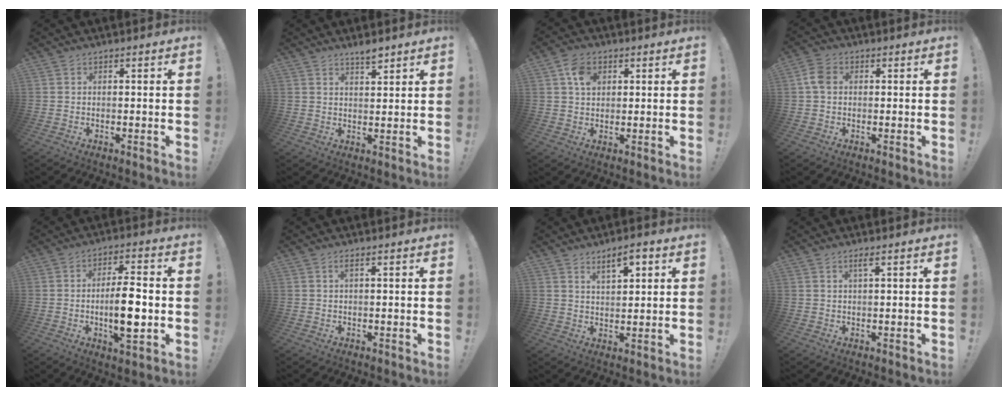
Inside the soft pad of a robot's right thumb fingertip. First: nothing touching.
{"total": 3.3, "force": [2.8, 0.7, 1.6], "torque": [-0.015, -0.023, 0.046]}
{"total": 6.4, "force": [2.3, 4.7, 3.6], "torque": [-0.053, 0.000, 0.043]}
{"total": 5.5, "force": [0.7, 4.0, 3.7], "torque": [-0.068, 0.010, 0.016]}
{"total": 11.4, "force": [-2.0, 3.3, 10.8], "torque": [-0.194, -0.001, -0.042]}
{"total": 1.4, "force": [0.2, -0.1, 1.4], "torque": [-0.022, -0.003, 0.002]}
{"total": 6.1, "force": [3.8, 2.2, 4.3], "torque": [-0.060, -0.017, 0.061]}
{"total": 2.0, "force": [0.9, -0.2, 1.8], "torque": [-0.031, -0.001, 0.012]}